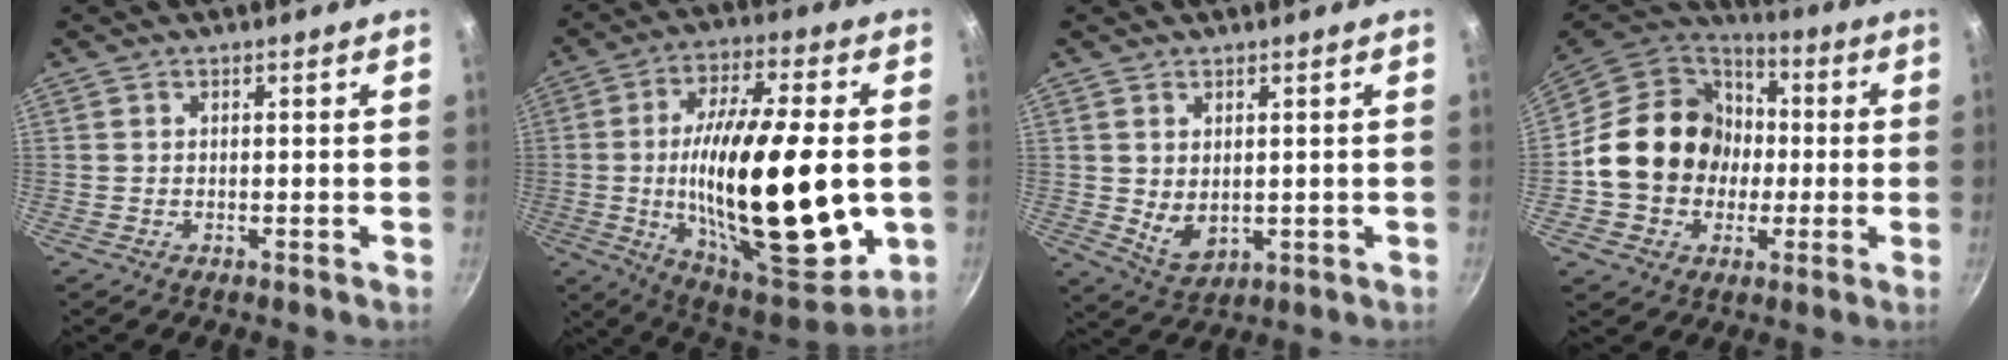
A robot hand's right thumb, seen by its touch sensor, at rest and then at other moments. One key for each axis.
{"total": 29.4, "fx": -2.2, "fy": 10.7, "fz": 27.3, "tx": -0.445, "ty": -0.002, "tz": -0.032}
{"total": 5.5, "fx": 0.9, "fy": 3.6, "fz": 4.0, "tx": -0.061, "ty": -0.019, "tz": 0.029}
{"total": 19.7, "fx": -0.6, "fy": 17.0, "fz": 10.1, "tx": -0.151, "ty": 0.042, "tz": -0.011}